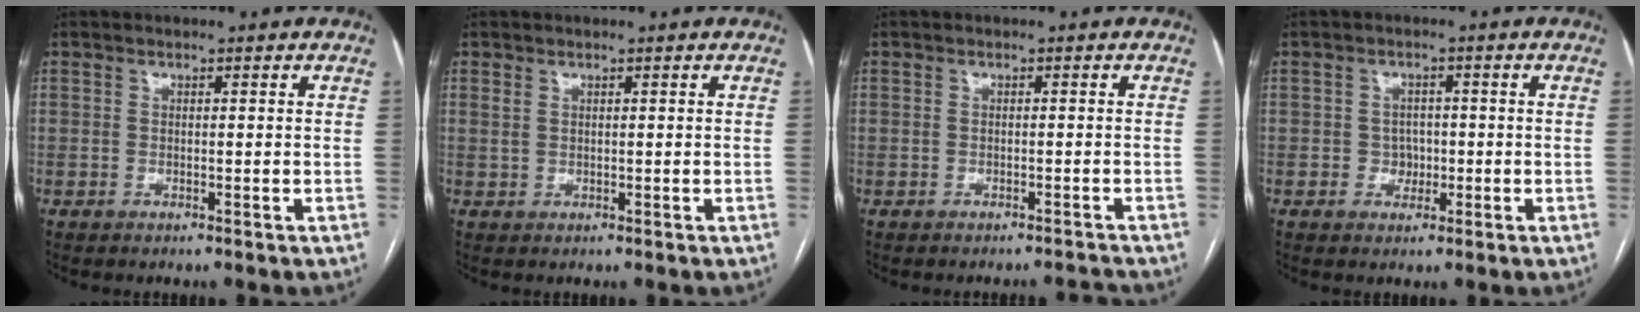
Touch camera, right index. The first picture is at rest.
{"total": 0.8, "force": [0.6, 0.3, 0.4], "torque": [-0.009, 0.006, 0.016]}
{"total": 1.6, "force": [-1.5, 0.3, -0.3], "torque": [0.012, 0.000, -0.015]}
{"total": 2.6, "force": [-0.5, 2.4, 0.9], "torque": [-0.002, 0.007, -0.005]}